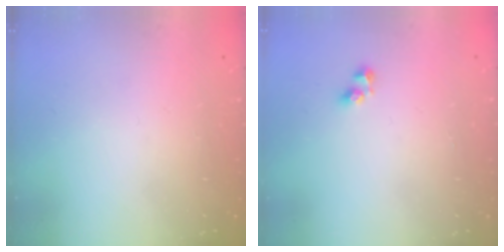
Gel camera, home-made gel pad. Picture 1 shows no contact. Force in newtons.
{"total": 3.5, "press": 3.4, "slide": 0.9}